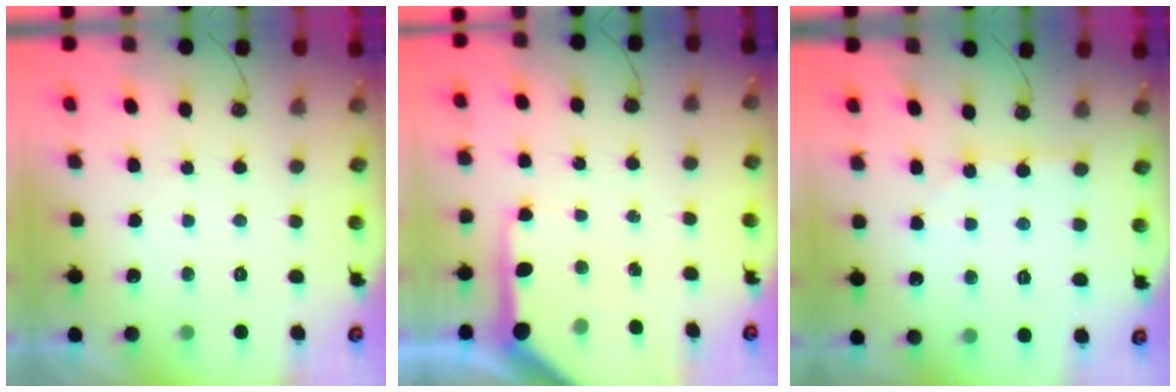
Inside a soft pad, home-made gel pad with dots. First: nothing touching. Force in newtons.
{"total": 9.2, "press": 9.1, "slide": 1.0}
{"total": 2.5, "press": 2.5, "slide": 0.3}